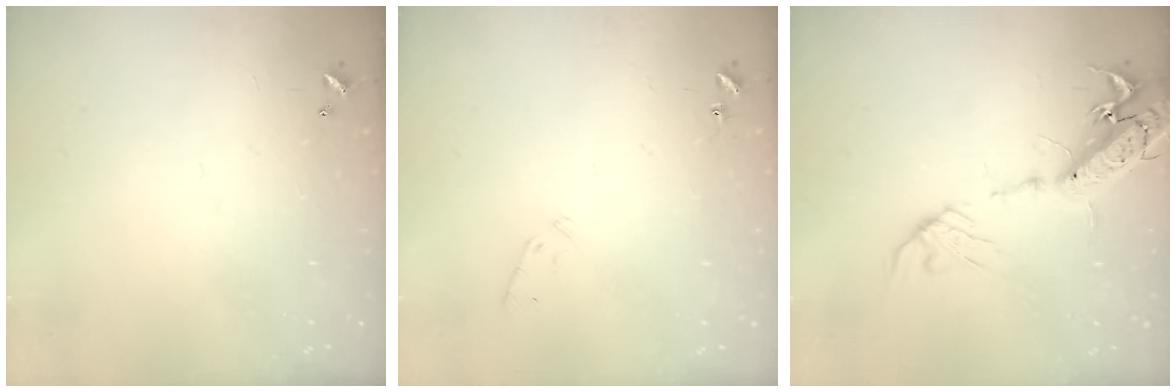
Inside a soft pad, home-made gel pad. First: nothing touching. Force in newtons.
{"total": 6.7, "press": 6.7, "slide": 1.0}
{"total": 18.1, "press": 17.7, "slide": 3.8}